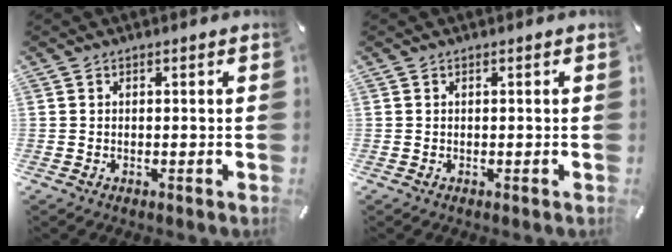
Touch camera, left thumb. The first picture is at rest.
{"total": 0.0}